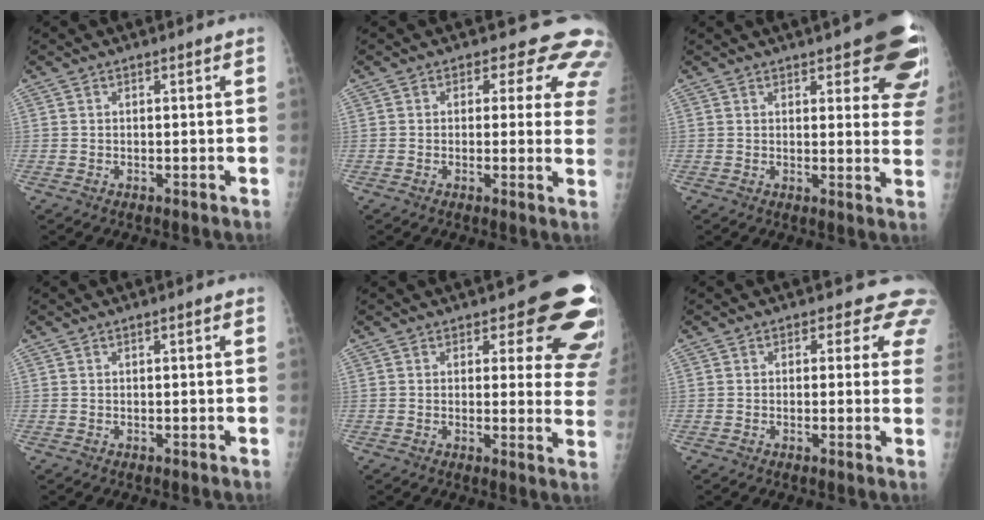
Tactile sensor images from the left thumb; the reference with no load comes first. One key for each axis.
{"total": 9.7, "fx": 7.4, "fy": 5.1, "fz": 3.5, "tx": 0.019, "ty": -0.028, "tz": 0.050}
{"total": 15.6, "fx": 9.6, "fy": 5.3, "fz": 11.2, "tx": -0.098, "ty": -0.038, "tz": 0.098}
{"total": 0.5, "fx": 0.1, "fy": 0.1, "fz": 0.5, "tx": -0.011, "ty": 0.001, "tz": 0.002}
{"total": 13.6, "fx": 9.4, "fy": 5.7, "fz": 8.1, "tx": -0.031, "ty": -0.056, "tz": 0.081}
{"total": 5.1, "fx": 3.9, "fy": 3.0, "fz": 1.3, "tx": 0.024, "ty": -0.016, "tz": 0.020}